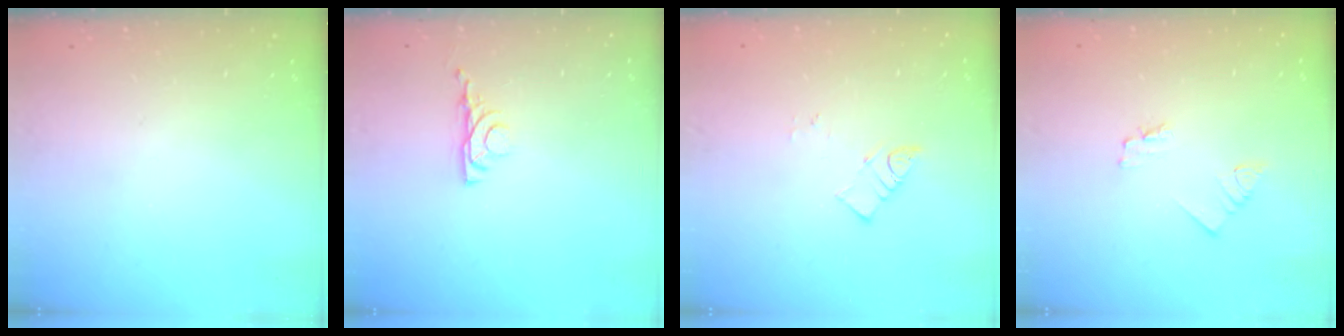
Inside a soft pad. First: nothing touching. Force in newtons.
{"total": 4.0, "press": 3.9, "slide": 0.6}
{"total": 3.4, "press": 3.4, "slide": 0.2}
{"total": 1.2, "press": 1.2, "slide": 0.0}